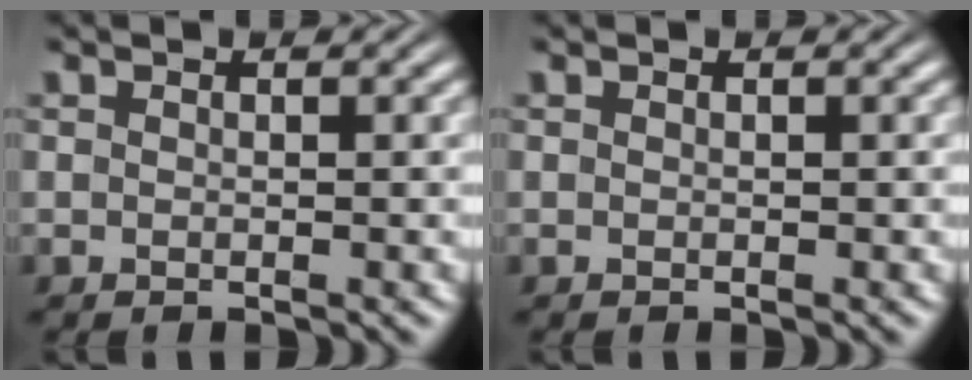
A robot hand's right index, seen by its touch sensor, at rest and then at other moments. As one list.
[{"total": 0.0}]